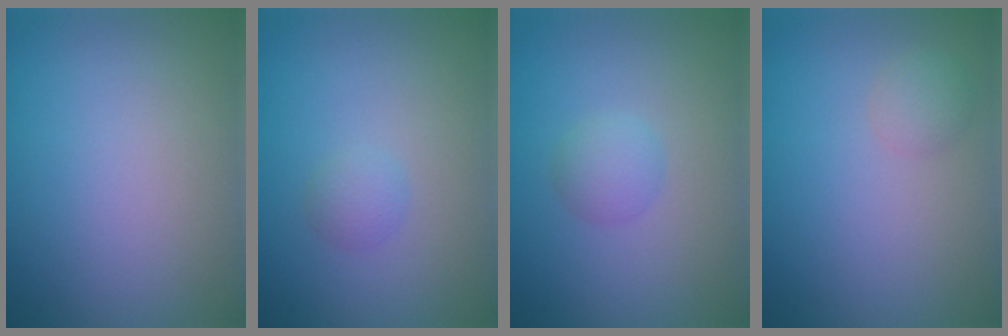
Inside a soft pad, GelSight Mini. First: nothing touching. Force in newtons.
{"total": 1.2, "press": 1.2, "slide": 0.0}
{"total": 1.7, "press": 1.7, "slide": 0.0}
{"total": 1.5, "press": 1.5, "slide": 0.1}